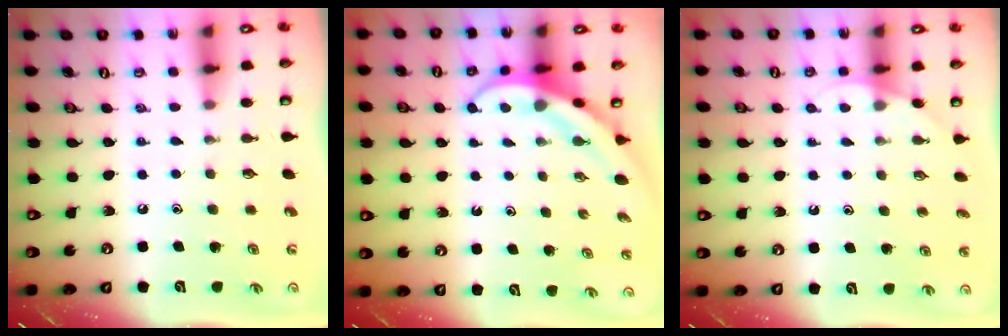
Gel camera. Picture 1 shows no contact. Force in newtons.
{"total": 4.0, "press": 4.0, "slide": 0.4}
{"total": 2.9, "press": 2.9, "slide": 0.2}